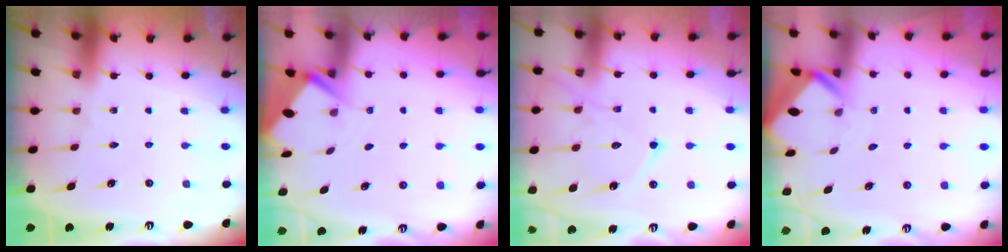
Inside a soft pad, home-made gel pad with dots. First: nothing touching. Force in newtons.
{"total": 2.9, "press": 2.8, "slide": 0.4}
{"total": 14.4, "press": 14.3, "slide": 1.4}
{"total": 2.8, "press": 2.8, "slide": 0.2}